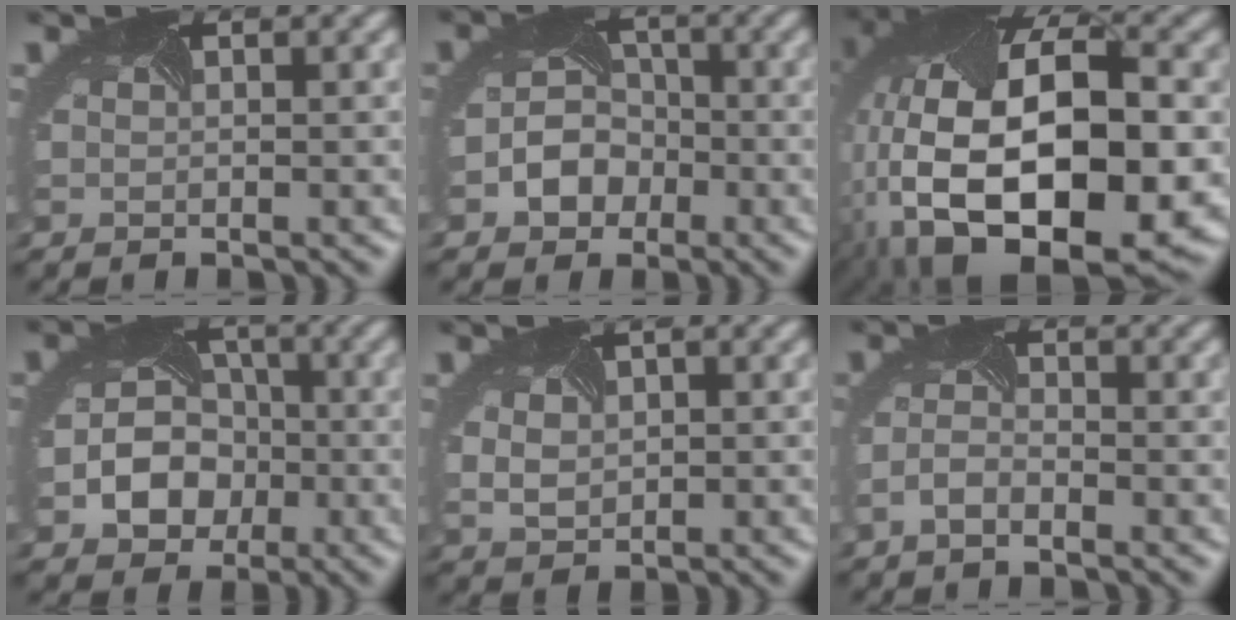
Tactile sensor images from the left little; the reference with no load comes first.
{"total": 3.3, "force": [-1.7, 2.5, 1.2], "torque": [-0.028, -0.007, -0.023]}
{"total": 19.0, "force": [-3.3, 10.7, 15.3], "torque": [-0.296, -0.040, -0.022]}
{"total": 4.8, "force": [-1.8, 3.9, 2.2], "torque": [-0.047, -0.016, -0.022]}
{"total": 2.3, "force": [0.2, 1.9, 1.3], "torque": [-0.031, 0.002, 0.017]}
{"total": 1.9, "force": [-1.6, 0.3, 0.8], "torque": [-0.033, -0.007, -0.028]}